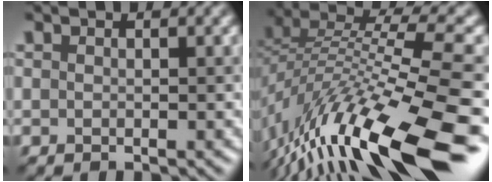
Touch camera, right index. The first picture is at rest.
{"total": 14.3, "force": [-6.7, 3.4, 12.1], "torque": [-0.231, 0.024, -0.120]}